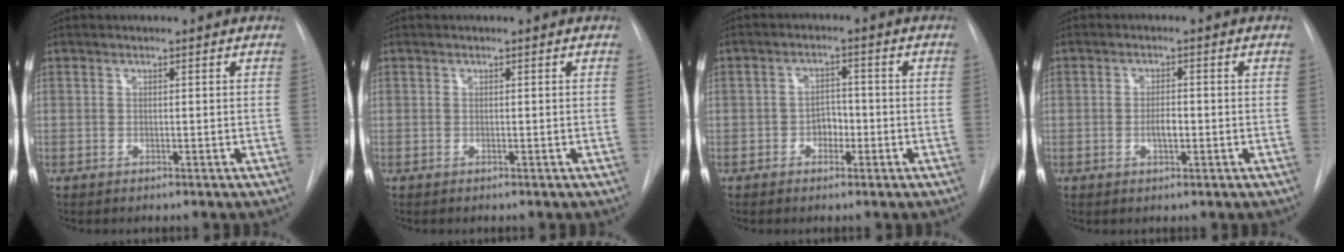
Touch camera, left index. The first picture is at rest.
{"total": 0.0}
{"total": 3.2, "force": [-1.2, 2.2, 2.0], "torque": [-0.024, 0.008, -0.022]}
{"total": 2.5, "force": [-0.6, 0.9, 2.3], "torque": [-0.040, 0.003, -0.009]}